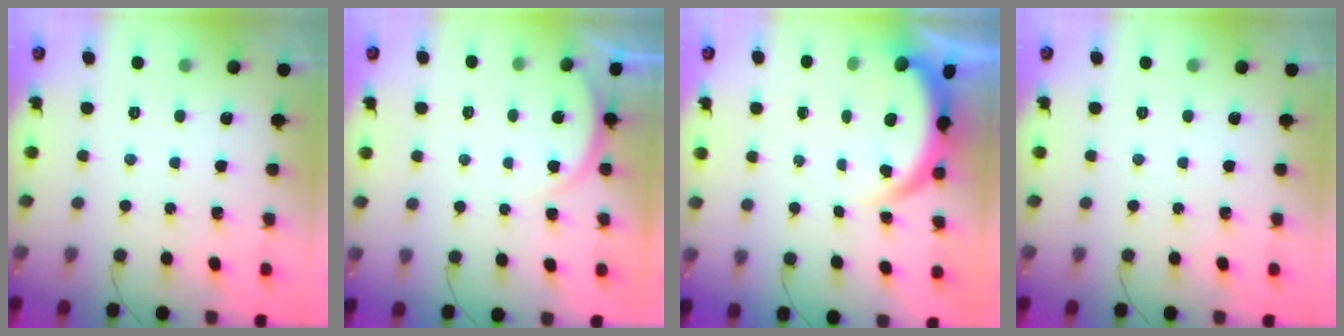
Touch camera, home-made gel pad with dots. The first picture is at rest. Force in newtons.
{"total": 3.1, "press": 3.0, "slide": 0.5}
{"total": 3.9, "press": 3.9, "slide": 0.2}
{"total": 0.0}